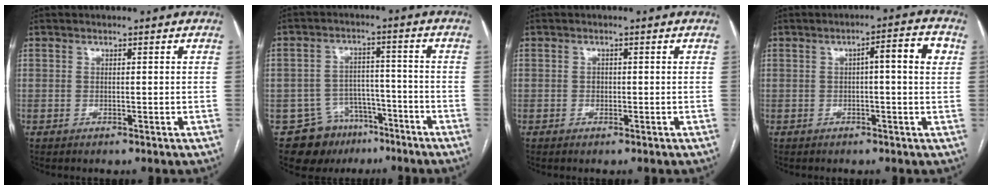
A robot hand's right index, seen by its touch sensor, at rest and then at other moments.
{"total": 9.8, "force": [-6.4, 7.1, 2.0], "torque": [-0.029, 0.031, -0.093]}
{"total": 0.8, "force": [-0.2, 0.7, 0.4], "torque": [-0.005, 0.003, -0.003]}
{"total": 5.7, "force": [1.0, 0.6, 5.6], "torque": [-0.078, 0.019, 0.009]}